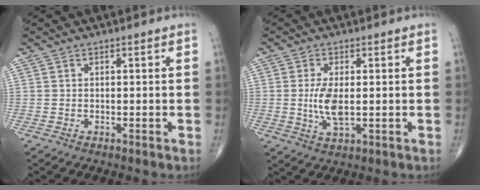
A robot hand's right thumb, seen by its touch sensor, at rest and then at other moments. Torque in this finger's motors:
{"motor_torque": [1.24, 1.21, 0.83, -0.37, 0.04]}